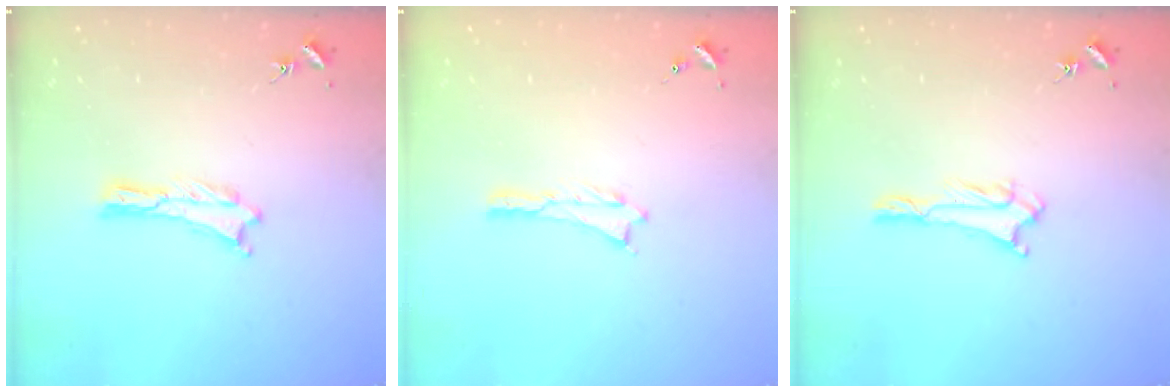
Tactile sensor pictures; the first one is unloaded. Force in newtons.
{"total": 0.0}
{"total": 1.7, "press": 1.7, "slide": 0.2}